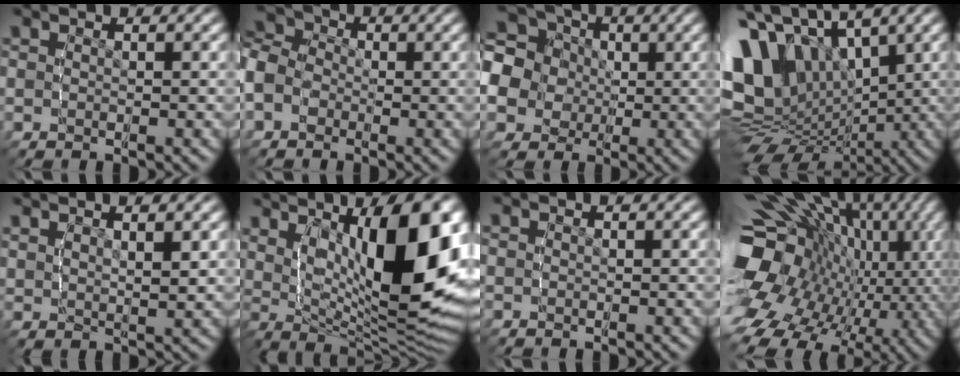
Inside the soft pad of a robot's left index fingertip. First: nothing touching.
{"total": 8.2, "force": [1.1, 7.2, 3.8], "torque": [-0.080, 0.008, -0.001]}
{"total": 15.7, "force": [2.7, 13.7, 7.2], "torque": [-0.174, -0.025, 0.037]}
{"total": 15.0, "force": [1.4, 11.6, 9.4], "torque": [-0.200, -0.031, 0.032]}
{"total": 2.7, "force": [2.3, 0.2, 1.5], "torque": [-0.026, -0.004, 0.049]}
{"total": 15.3, "force": [2.8, 6.6, 13.5], "torque": [-0.203, -0.008, 0.059]}
{"total": 0.0}
{"total": 19.2, "force": [0.7, 14.1, 13.0], "torque": [-0.234, -0.044, 0.028]}